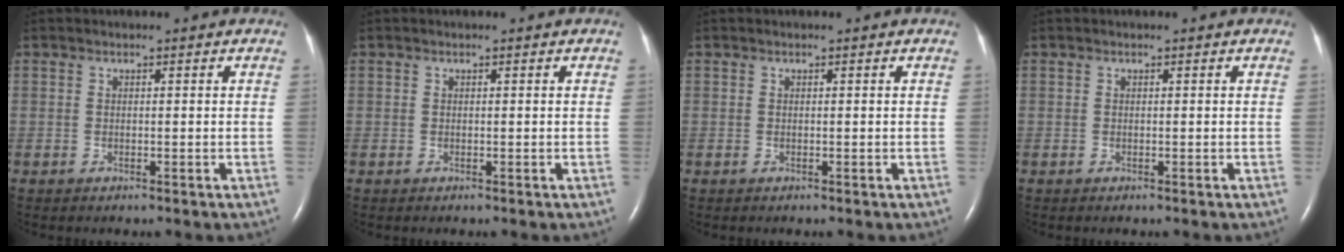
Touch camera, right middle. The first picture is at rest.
{"total": 0.0}
{"total": 0.0}
{"total": 0.0}